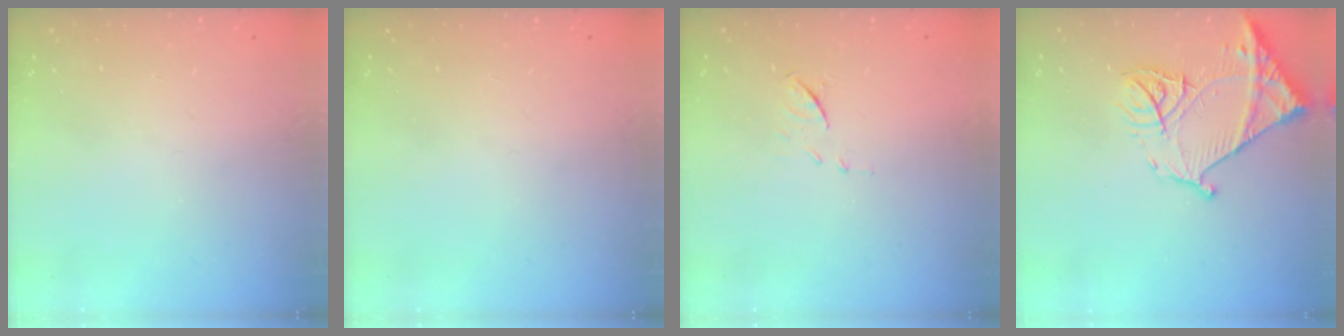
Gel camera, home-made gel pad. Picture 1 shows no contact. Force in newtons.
{"total": 0.0}
{"total": 6.3, "press": 6.2, "slide": 0.6}
{"total": 15.0, "press": 14.9, "slide": 1.6}